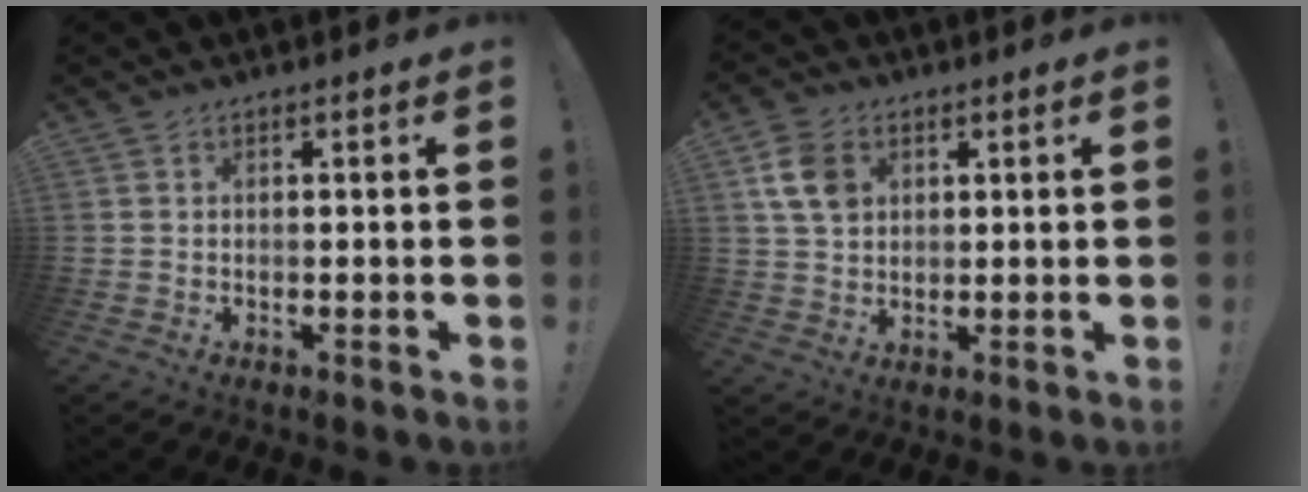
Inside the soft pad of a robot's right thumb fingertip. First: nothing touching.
{"total": 10.0, "force": [3.4, 7.6, 5.5], "torque": [-0.090, 0.000, 0.070]}